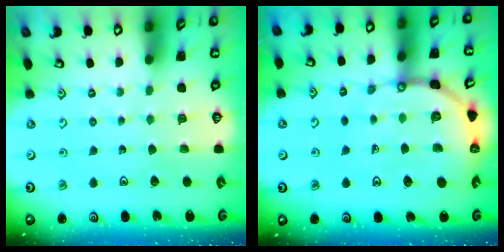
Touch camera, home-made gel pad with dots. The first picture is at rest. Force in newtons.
{"total": 11.4, "press": 11.3, "slide": 1.5}